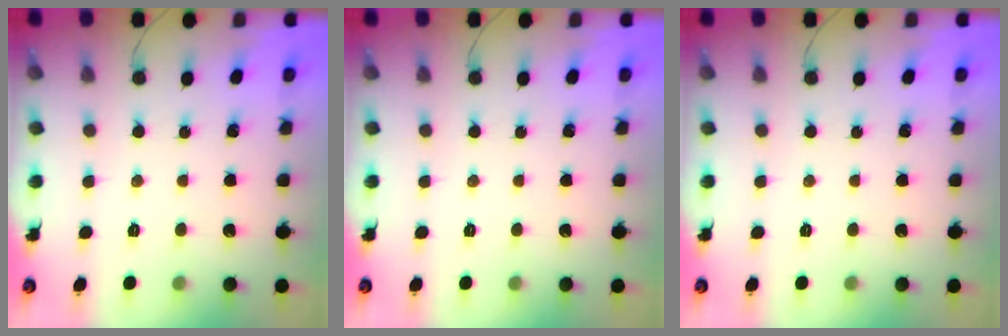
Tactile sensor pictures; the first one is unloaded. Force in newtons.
{"total": 0.0}
{"total": 0.0}